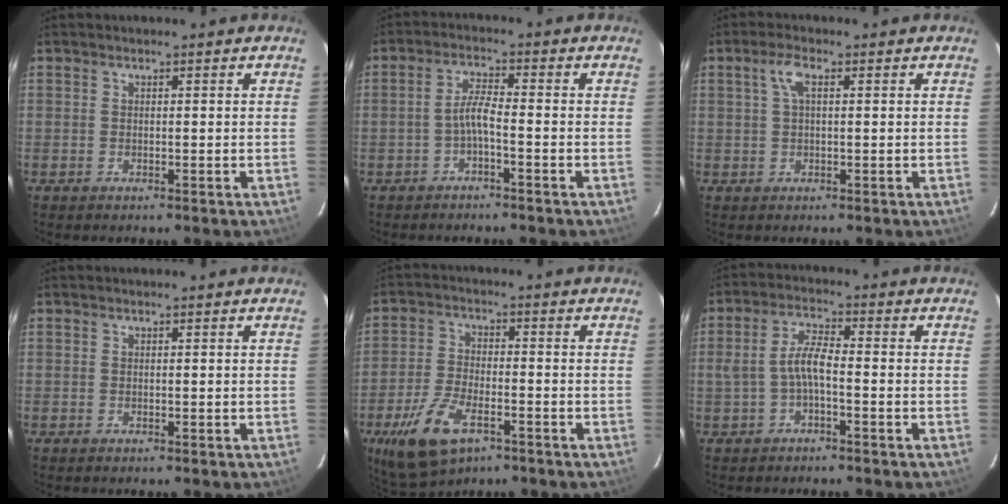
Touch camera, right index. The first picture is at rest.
{"total": 3.2, "force": [-1.7, 0.2, 2.7], "torque": [-0.061, 0.010, -0.033]}
{"total": 3.1, "force": [0.9, 1.0, 2.8], "torque": [-0.060, 0.010, 0.018]}
{"total": 0.0}
{"total": 11.7, "force": [-6.2, 5.4, 8.3], "torque": [-0.187, -0.018, -0.113]}
{"total": 4.7, "force": [-1.5, 1.2, 4.3], "torque": [-0.092, 0.012, -0.028]}